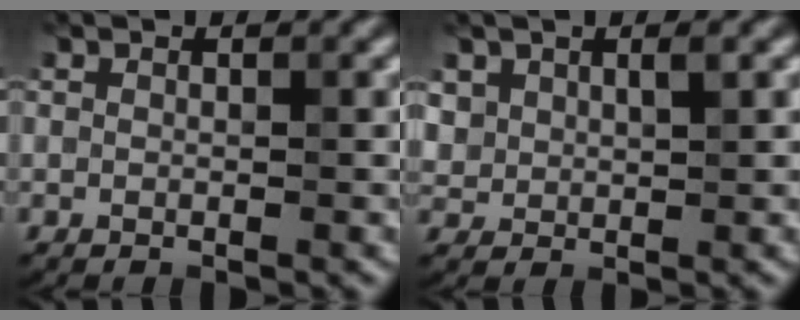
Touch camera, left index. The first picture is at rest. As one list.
[{"total": 1.9, "force": [1.0, 1.3, 0.9], "torque": [-0.023, -0.003, 0.024]}]